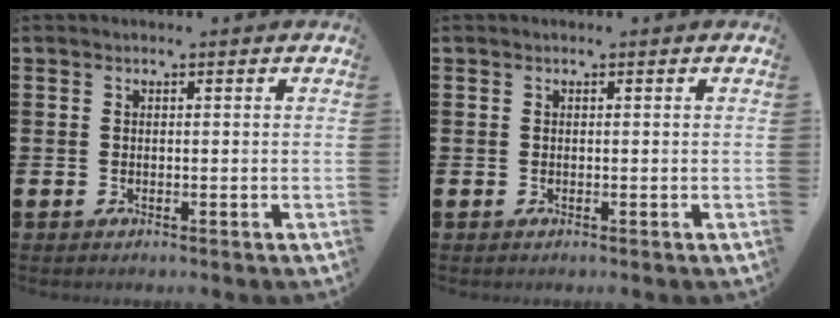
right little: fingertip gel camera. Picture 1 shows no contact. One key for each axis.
{"total": 0.0}